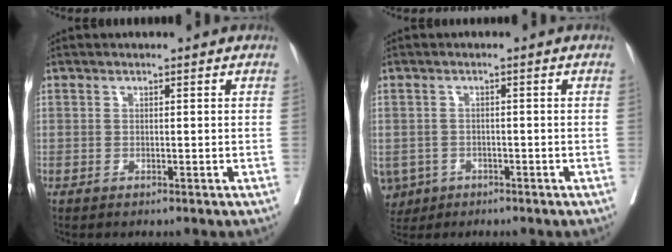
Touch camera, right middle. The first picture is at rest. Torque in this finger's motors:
{"motor_torque": [0.52, -0.20, 1.05, 0.21]}